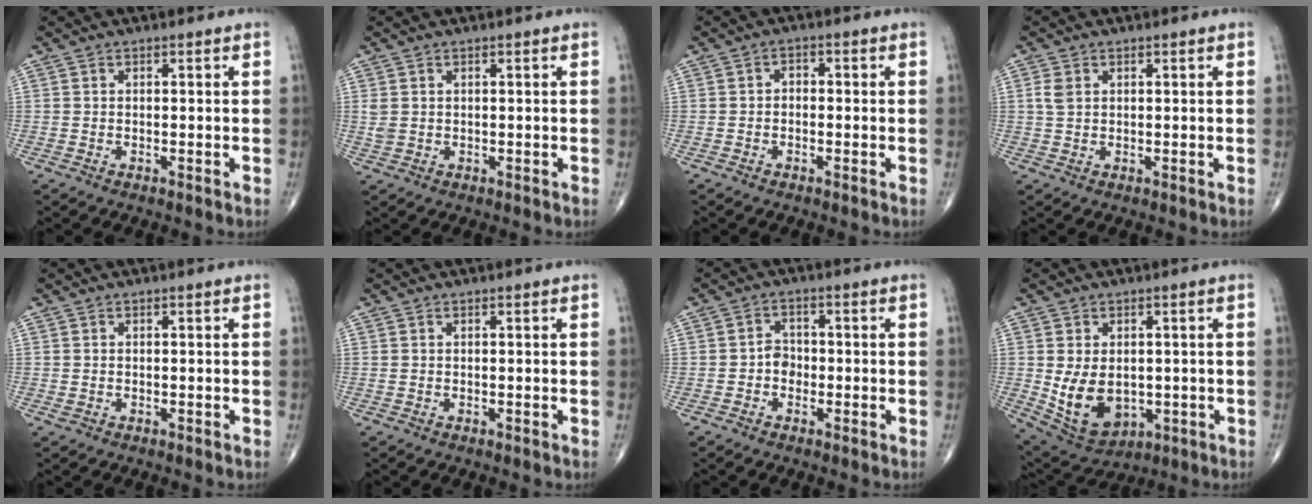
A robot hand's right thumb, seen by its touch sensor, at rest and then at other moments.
{"total": 1.9, "force": [0.3, 1.5, 1.1], "torque": [-0.026, 0.001, 0.012]}
{"total": 1.6, "force": [-0.4, 1.2, 1.0], "torque": [-0.002, 0.009, -0.014]}
{"total": 2.3, "force": [0.7, 1.6, 1.5], "torque": [-0.033, 0.004, 0.017]}
{"total": 0.6, "force": [0.0, 0.5, 0.3], "torque": [-0.009, 0.004, 0.004]}
{"total": 0.0}
{"total": 3.1, "force": [-0.8, 2.6, 1.4], "torque": [-0.005, 0.012, -0.022]}
{"total": 10.8, "force": [-0.9, 7.5, 7.7], "torque": [-0.115, -0.006, 0.010]}